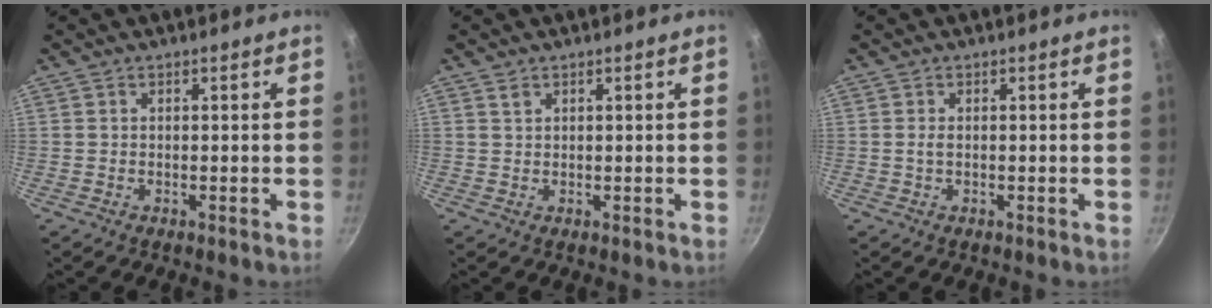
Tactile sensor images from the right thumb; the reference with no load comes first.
{"total": 1.0, "force": [0.6, 0.6, 0.4], "torque": [-0.006, -0.002, 0.012]}
{"total": 1.0, "force": [0.0, 0.4, 0.9], "torque": [-0.018, 0.000, 0.000]}